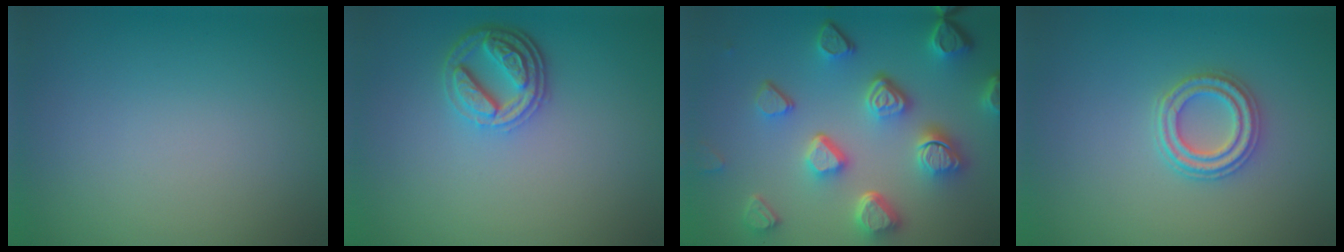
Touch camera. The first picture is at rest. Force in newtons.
{"total": 4.1, "press": 3.2, "slide": 2.5}
{"total": 7.1, "press": 5.4, "slide": 4.6}
{"total": 2.7, "press": 2.5, "slide": 0.9}